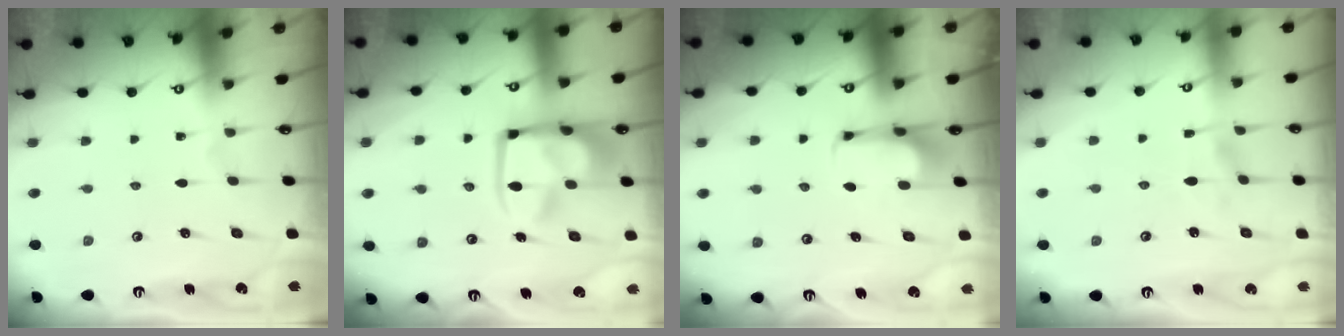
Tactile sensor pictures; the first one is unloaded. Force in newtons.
{"total": 15.9, "press": 15.8, "slide": 1.8}
{"total": 5.0, "press": 4.9, "slide": 1.1}
{"total": 2.1, "press": 1.9, "slide": 0.9}